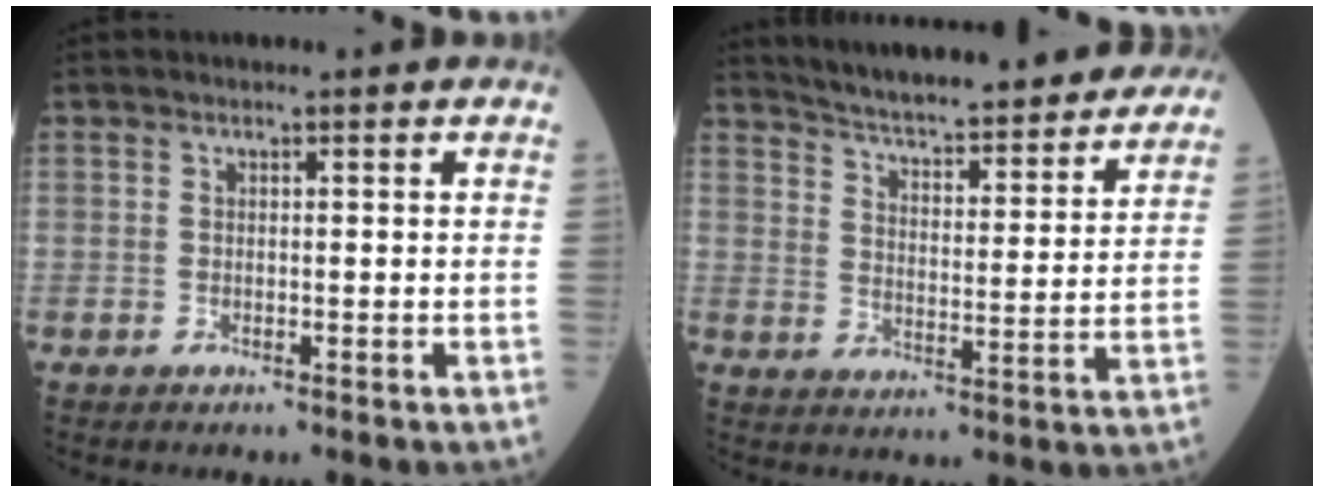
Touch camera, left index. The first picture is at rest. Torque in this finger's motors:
{"motor_torque": [0.28, -0.49, 0.35, 0.14]}